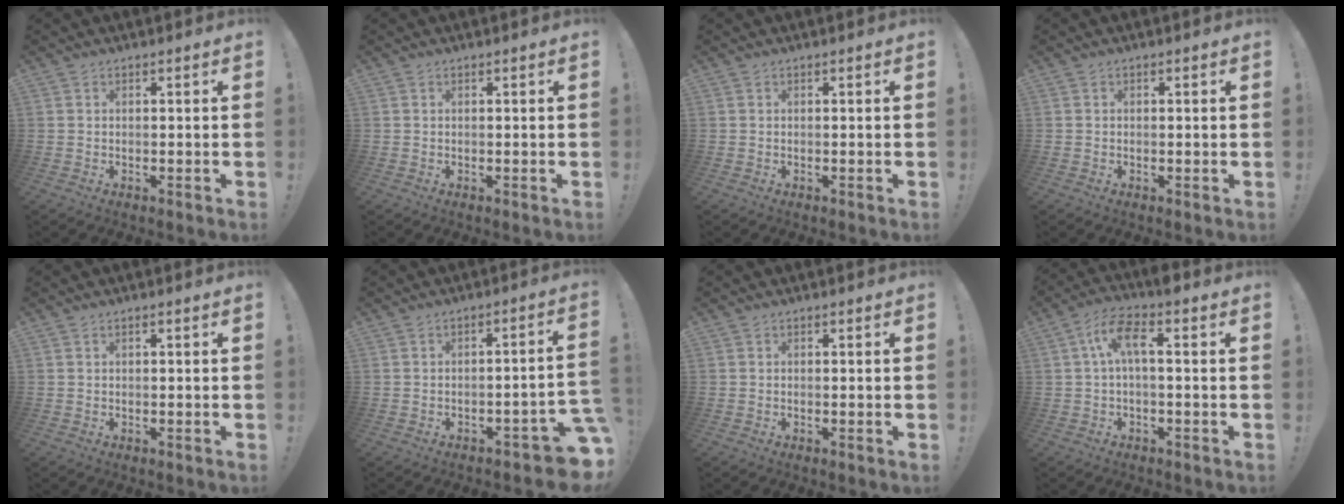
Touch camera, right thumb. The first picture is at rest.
{"total": 0.0}
{"total": 0.0}
{"total": 0.0}
{"total": 0.6, "force": [0.2, -0.1, 0.5], "torque": [-0.006, -0.002, 0.002]}
{"total": 6.8, "force": [-4.0, 1.9, 5.2], "torque": [-0.065, 0.017, -0.064]}
{"total": 0.0}
{"total": 8.6, "force": [1.5, 2.5, 8.1], "torque": [-0.159, 0.004, 0.030]}